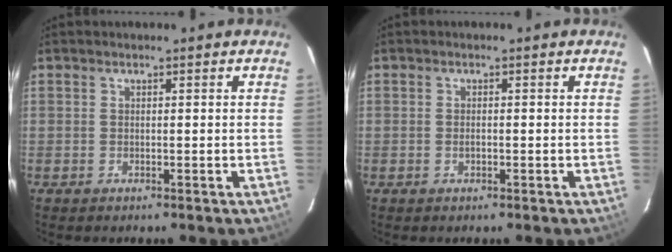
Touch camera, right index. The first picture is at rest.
{"total": 1.0, "force": [-0.4, 0.4, 0.7], "torque": [-0.015, 0.003, -0.007]}